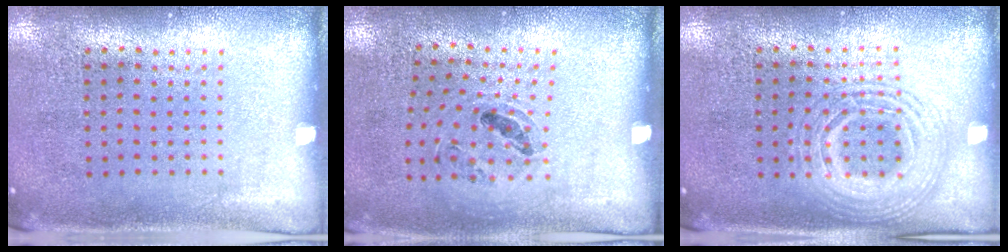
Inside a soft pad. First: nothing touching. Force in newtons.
{"total": 1.0, "press": 0.9, "slide": 0.5}
{"total": 2.6, "press": 2.6, "slide": 0.2}